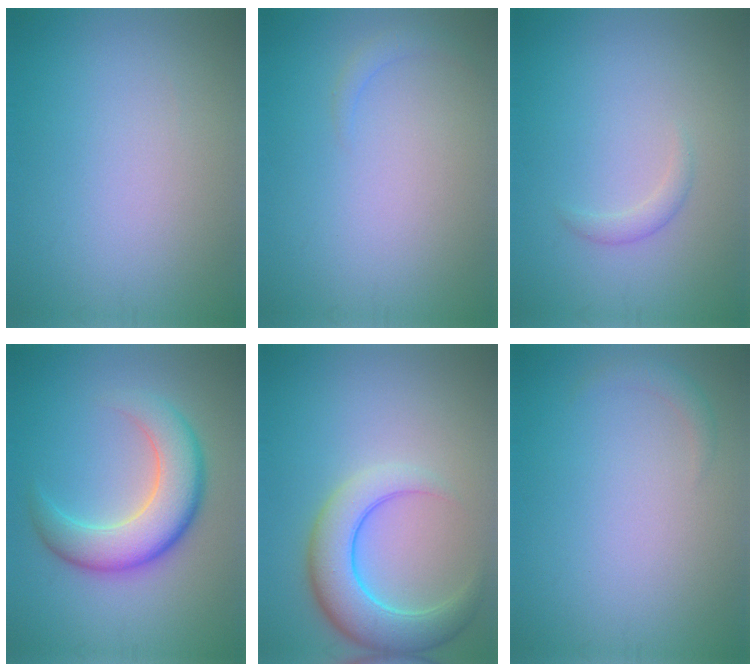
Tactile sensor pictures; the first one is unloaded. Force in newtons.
{"total": 1.0, "press": 1.0, "slide": 0.2}
{"total": 1.1, "press": 1.1, "slide": 0.0}
{"total": 7.0, "press": 6.9, "slide": 0.5}
{"total": 6.2, "press": 6.2, "slide": 0.6}
{"total": 1.2, "press": 1.2, "slide": 0.2}